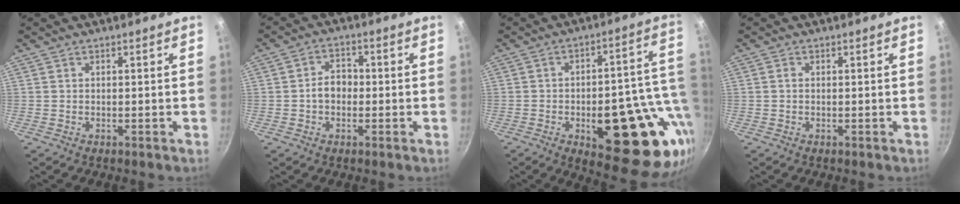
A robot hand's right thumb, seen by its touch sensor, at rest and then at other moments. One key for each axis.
{"total": 4.7, "fx": -0.7, "fy": 3.6, "fz": 3.0, "tx": -0.023, "ty": 0.018, "tz": -0.015}
{"total": 24.7, "fx": -6.4, "fy": 10.6, "fz": 21.4, "tx": -0.218, "ty": 0.012, "tz": -0.076}
{"total": 0.8, "fx": 0.0, "fy": 0.6, "fz": 0.5, "tx": -0.008, "ty": 0.004, "tz": -0.002}